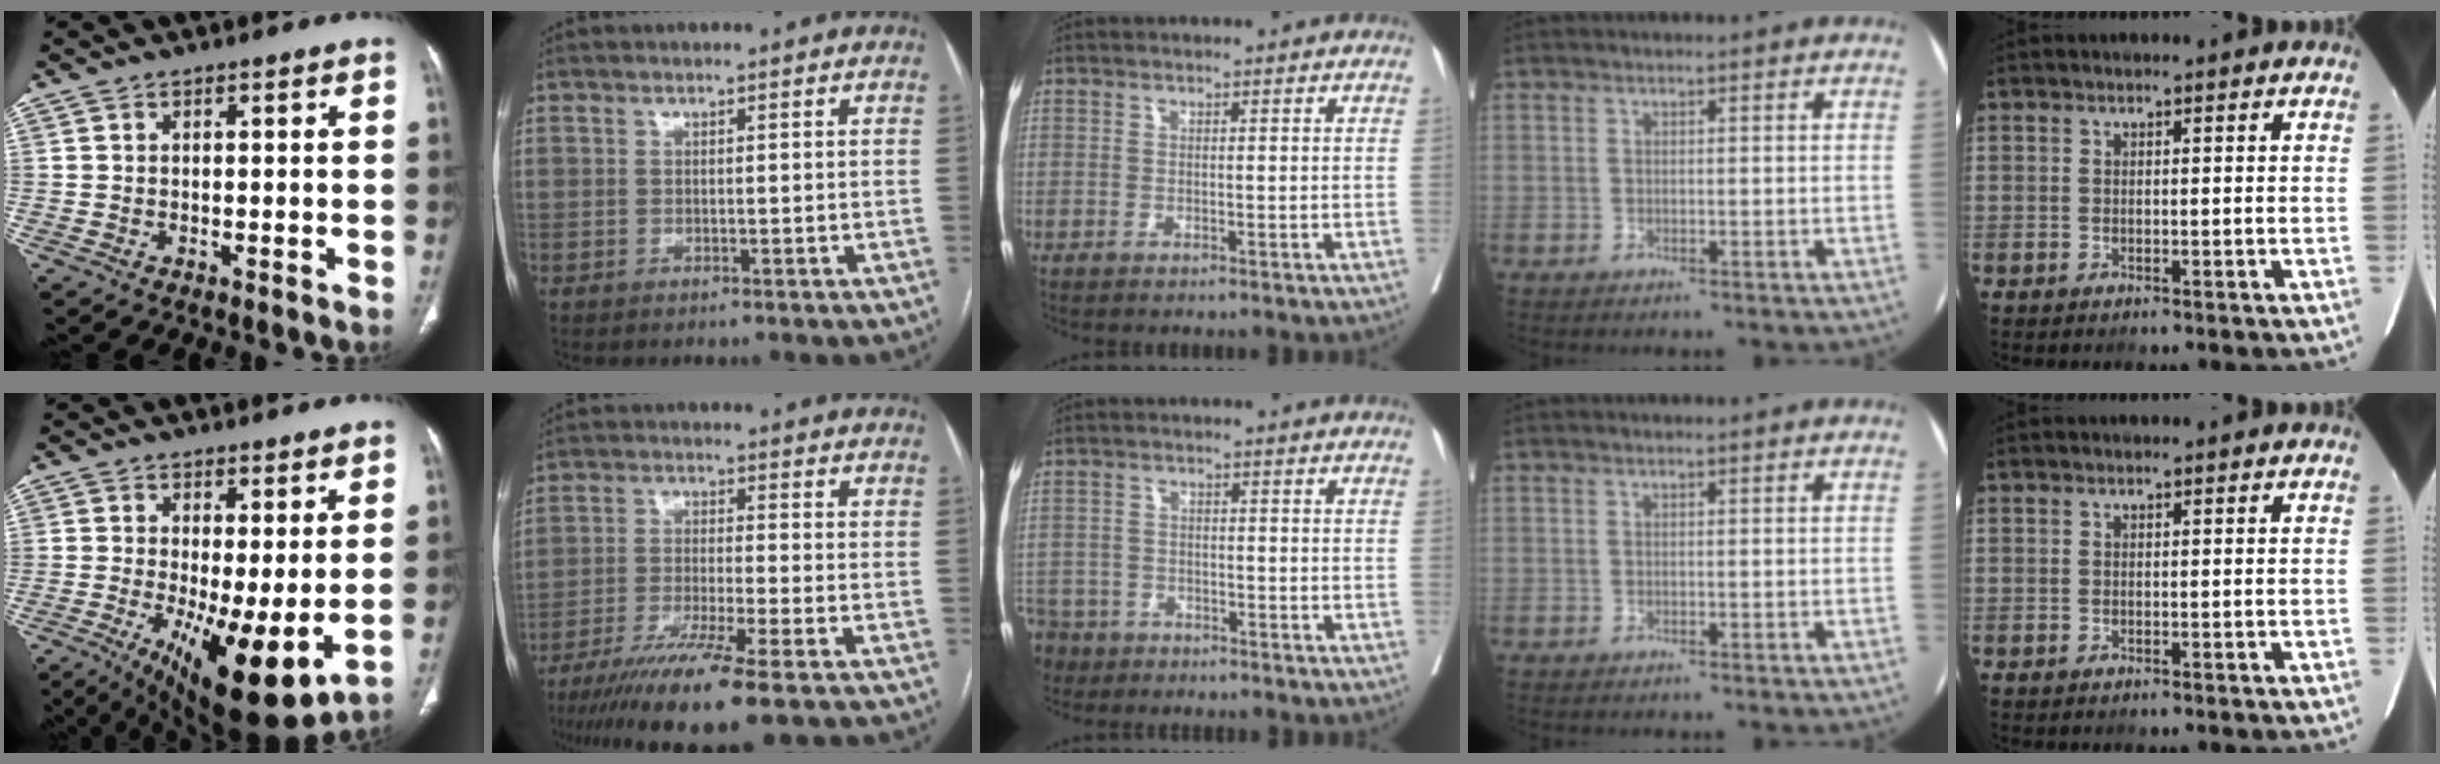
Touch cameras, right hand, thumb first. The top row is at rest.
{"thumb": {"total": 14.4, "force": [-2.1, 4.7, 13.4], "torque": [-0.218, -0.031, -0.016]}, "index": {"total": 12.7, "force": [-8.8, -0.5, 9.1], "torque": [-0.165, -0.035, -0.146]}, "middle": {"total": 9.1, "force": [-7.0, 5.5, 1.9], "torque": [-0.064, -0.008, -0.122]}}